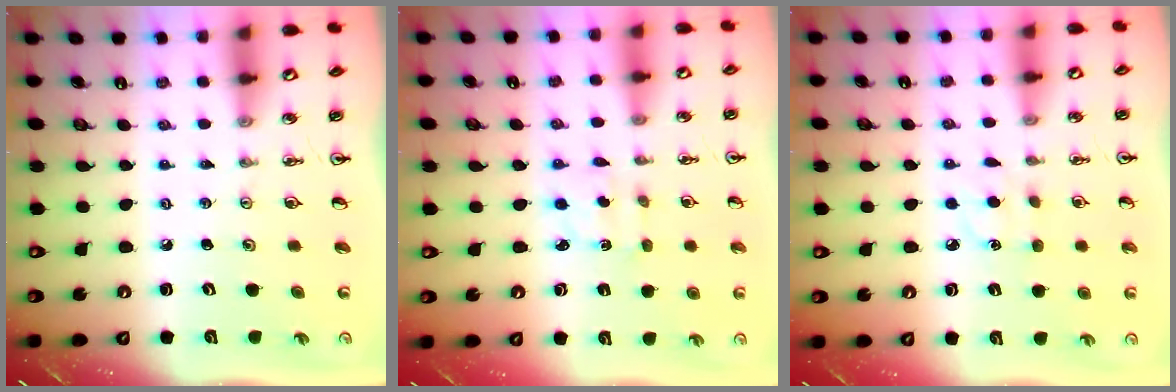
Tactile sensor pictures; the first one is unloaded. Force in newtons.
{"total": 2.4, "press": 2.3, "slide": 0.6}
{"total": 5.4, "press": 5.4, "slide": 0.6}